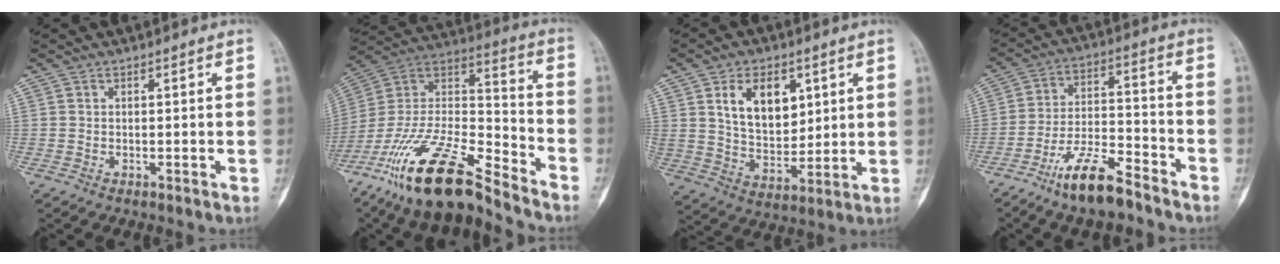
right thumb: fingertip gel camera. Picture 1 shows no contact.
{"total": 23.2, "force": [-17.4, 6.6, 13.8], "torque": [-0.287, 0.067, -0.324]}
{"total": 12.7, "force": [4.8, 7.9, 8.7], "torque": [-0.115, -0.027, 0.096]}
{"total": 15.7, "force": [-11.4, 5.0, 9.5], "torque": [-0.166, 0.082, -0.207]}